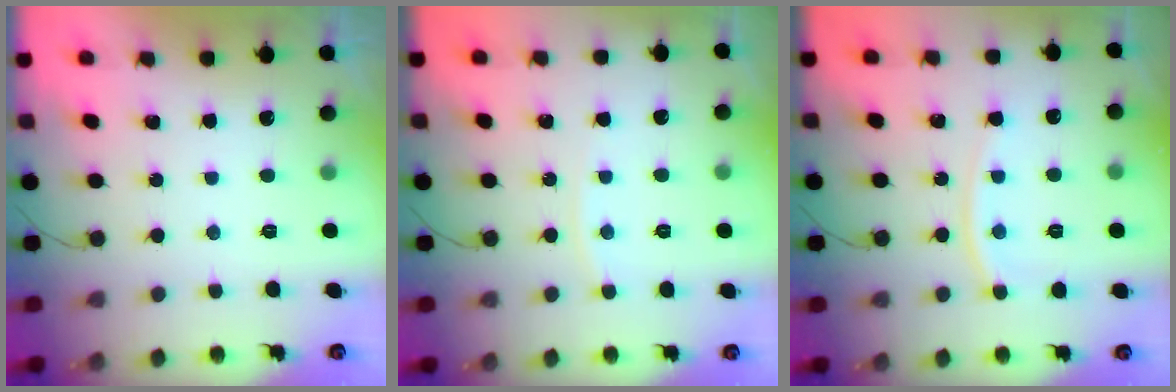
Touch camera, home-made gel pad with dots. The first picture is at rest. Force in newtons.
{"total": 3.4, "press": 3.3, "slide": 0.4}
{"total": 7.9, "press": 7.8, "slide": 1.1}